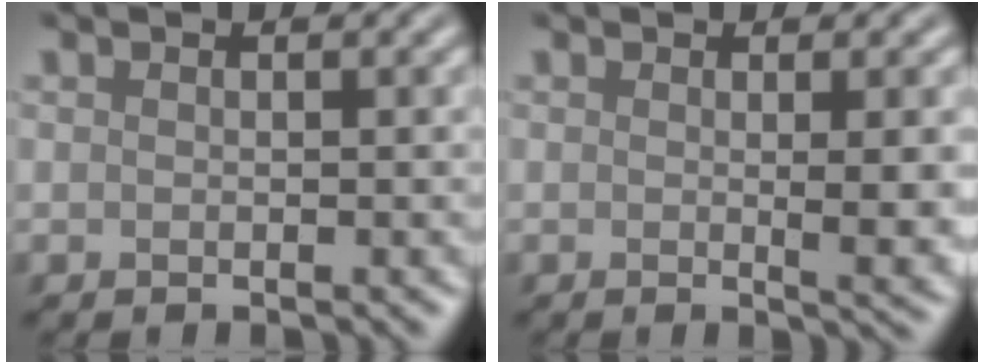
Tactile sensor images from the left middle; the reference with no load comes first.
{"total": 3.4, "force": [0.2, 0.8, 3.3], "torque": [-0.038, -0.004, 0.005]}